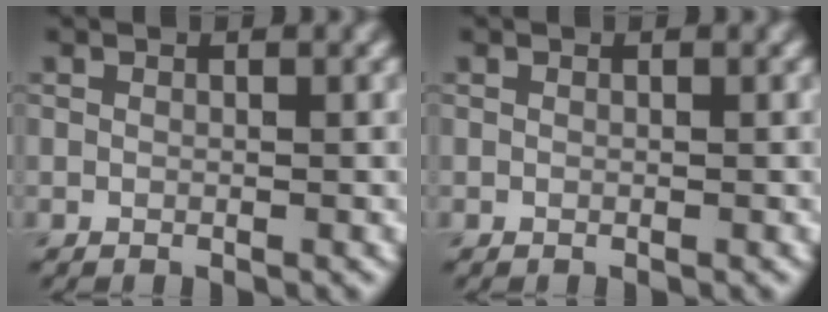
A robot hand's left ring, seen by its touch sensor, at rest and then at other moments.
{"total": 0.0}